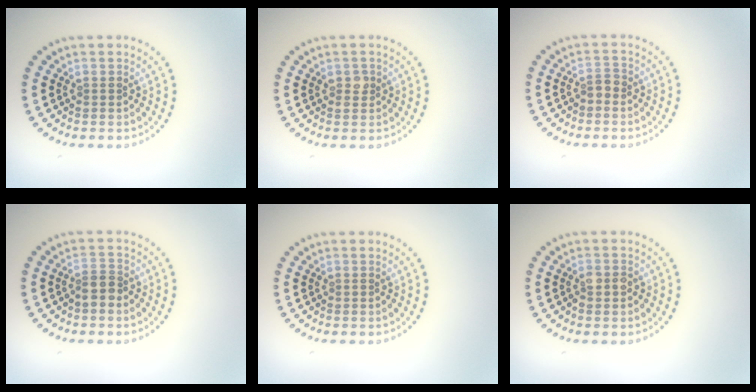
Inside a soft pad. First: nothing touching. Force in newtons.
{"total": 1.1, "press": 1.1, "slide": 0.0}
{"total": 1.1, "press": 1.0, "slide": 0.5}
{"total": 2.1, "press": 1.7, "slide": 1.1}
{"total": 0.0}
{"total": 1.6, "press": 1.6, "slide": 0.5}